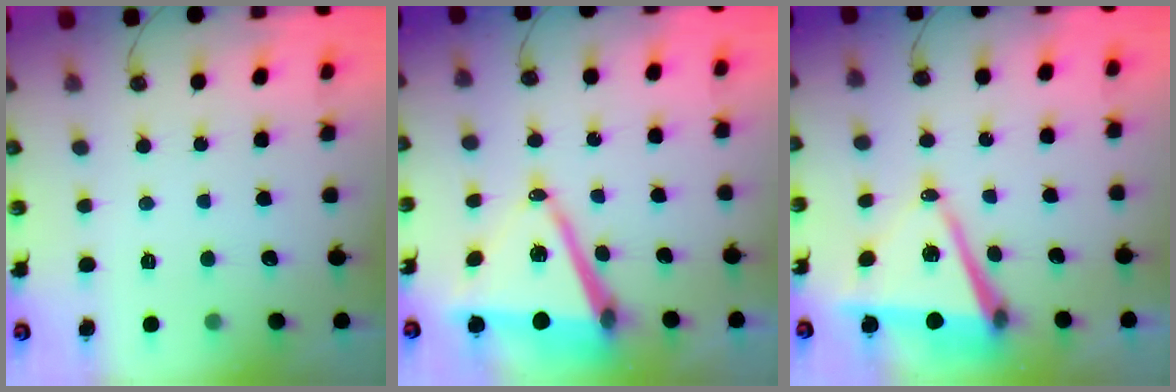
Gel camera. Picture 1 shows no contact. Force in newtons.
{"total": 12.1, "press": 11.4, "slide": 4.1}
{"total": 10.3, "press": 9.4, "slide": 4.2}